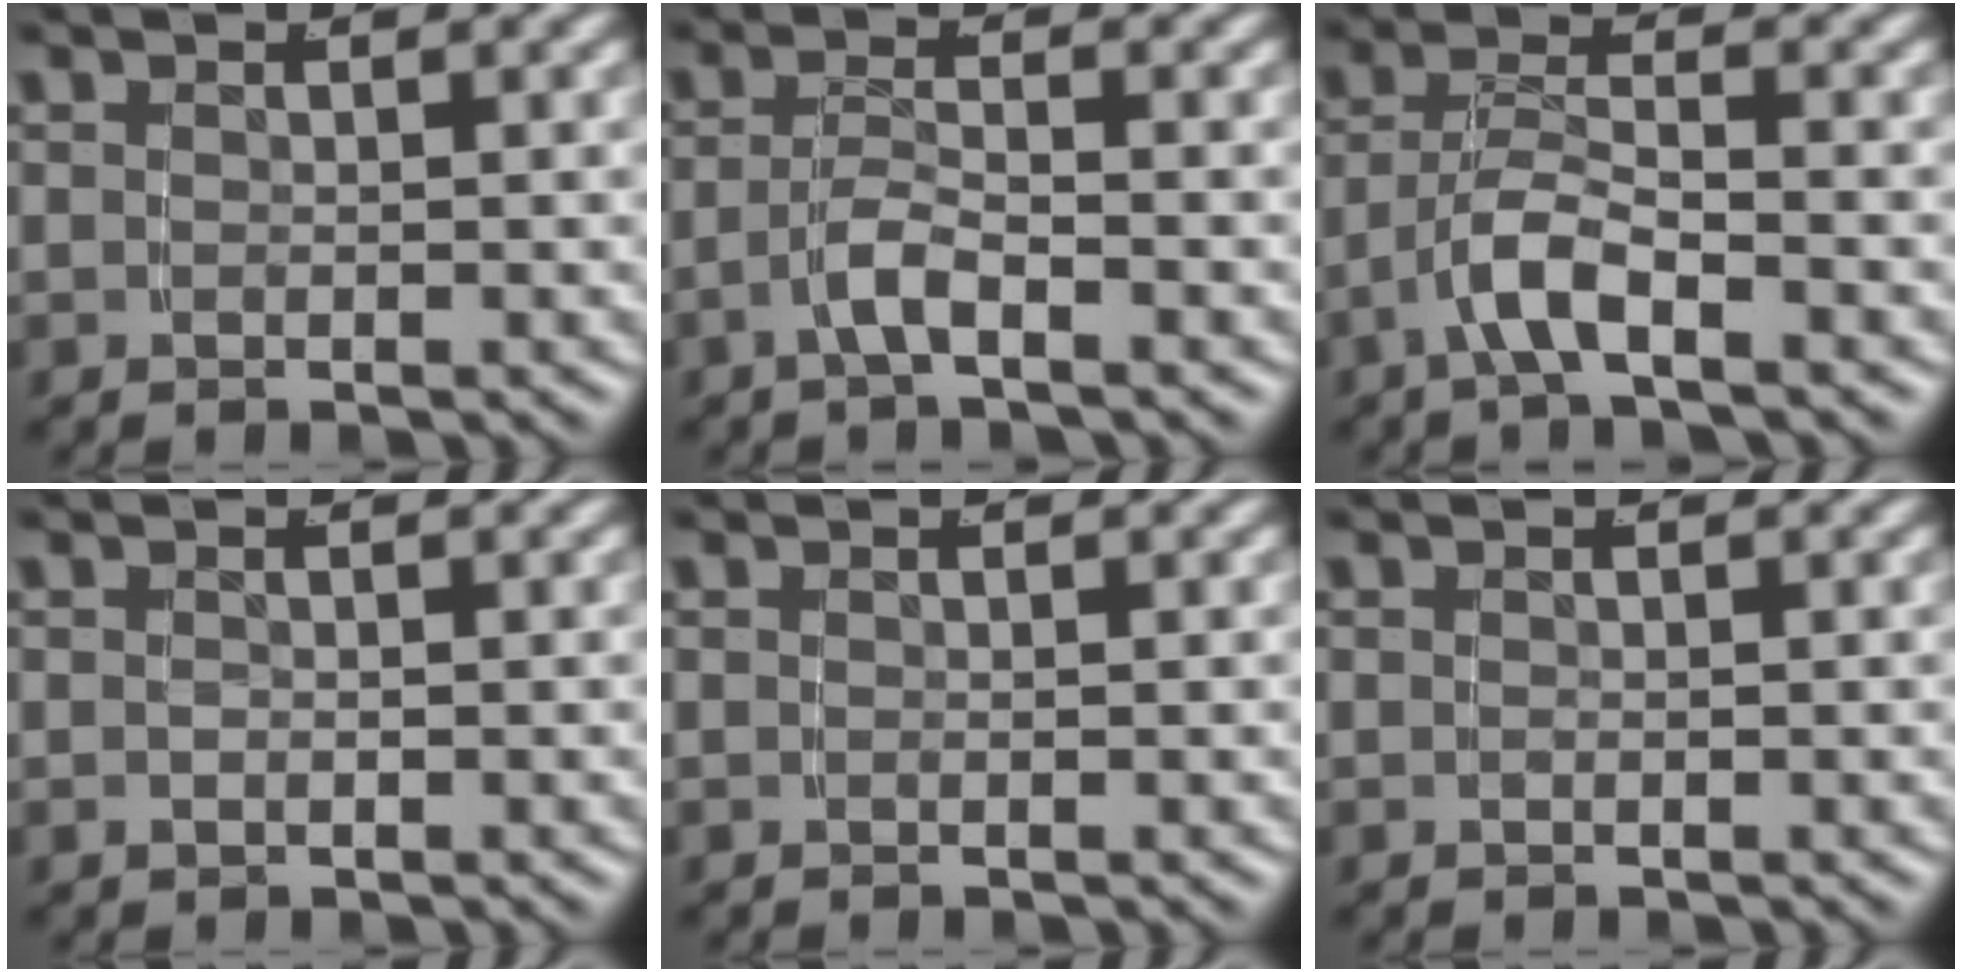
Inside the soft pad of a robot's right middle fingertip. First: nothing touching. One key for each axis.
{"total": 2.1, "fx": -1.2, "fy": -0.1, "fz": 1.7, "tx": -0.026, "ty": 0.001, "tz": -0.025}
{"total": 3.3, "fx": -1.6, "fy": 0.8, "fz": 2.8, "tx": -0.056, "ty": -0.005, "tz": -0.026}
{"total": 0.0}
{"total": 0.0}
{"total": 0.0}